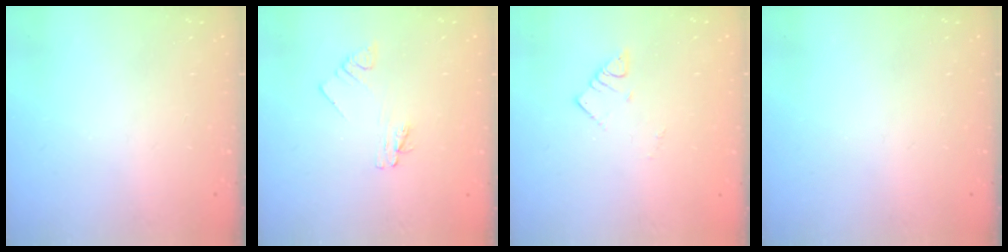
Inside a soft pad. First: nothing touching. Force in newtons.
{"total": 2.2, "press": 2.2, "slide": 0.3}
{"total": 2.4, "press": 2.4, "slide": 0.1}
{"total": 0.0}